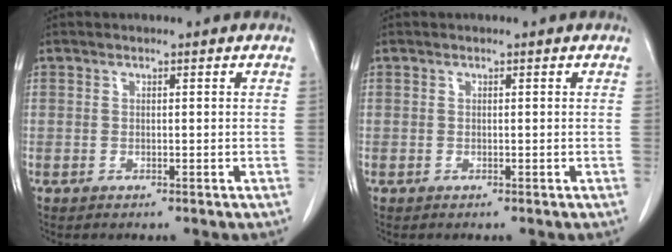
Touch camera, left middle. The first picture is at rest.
{"total": 0.0}